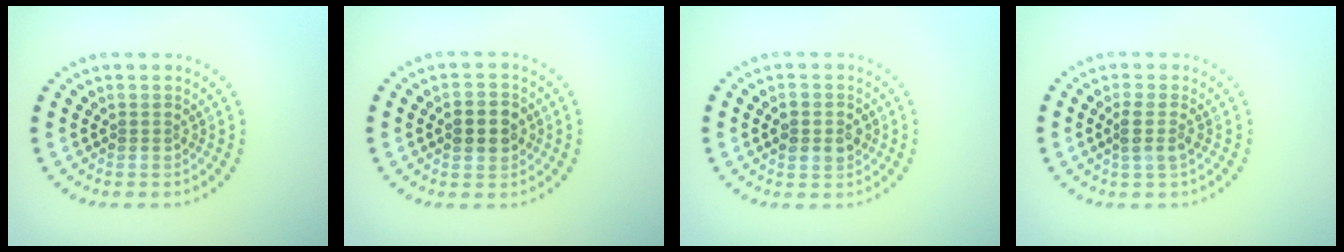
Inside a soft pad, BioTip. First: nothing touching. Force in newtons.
{"total": 2.7, "press": 2.7, "slide": 0.2}
{"total": 2.8, "press": 2.8, "slide": 0.0}
{"total": 1.7, "press": 1.4, "slide": 1.0}